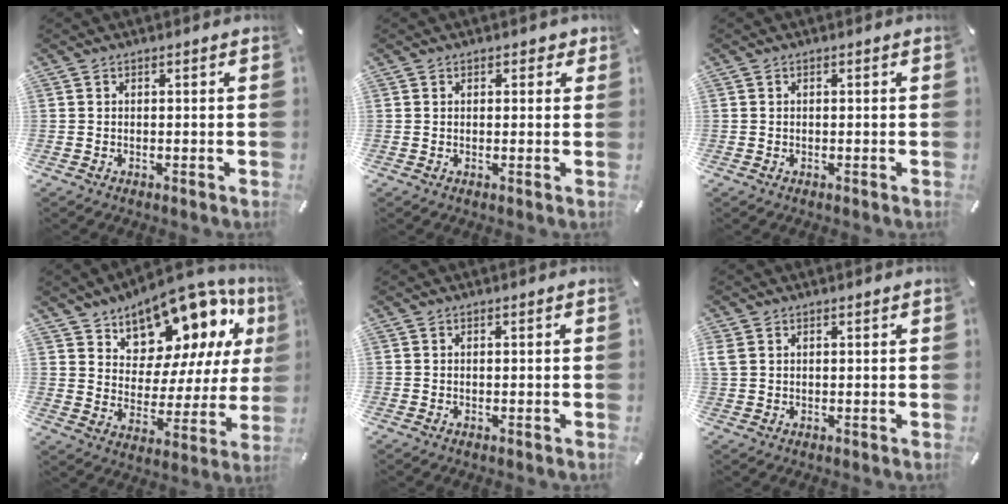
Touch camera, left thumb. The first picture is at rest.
{"total": 1.3, "force": [0.7, 1.0, 0.6], "torque": [0.005, -0.002, 0.009]}
{"total": 0.0}
{"total": 14.7, "force": [12.0, 7.5, 4.1], "torque": [-0.068, -0.114, 0.205]}
{"total": 0.0}
{"total": 1.7, "force": [1.0, 1.2, 0.8], "torque": [-0.018, 0.001, 0.018]}